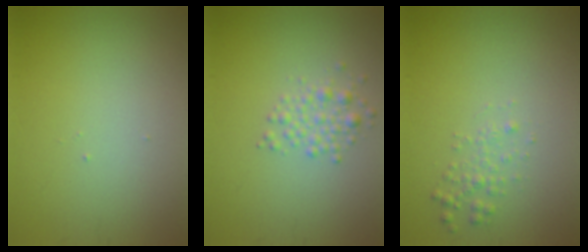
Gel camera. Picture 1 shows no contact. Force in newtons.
{"total": 1.9, "press": 1.9, "slide": 0.1}
{"total": 1.3, "press": 1.3, "slide": 0.0}